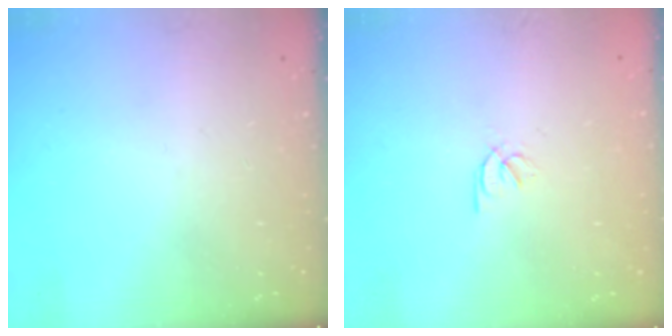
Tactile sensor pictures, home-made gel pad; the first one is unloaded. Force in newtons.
{"total": 2.1, "press": 2.1, "slide": 0.1}